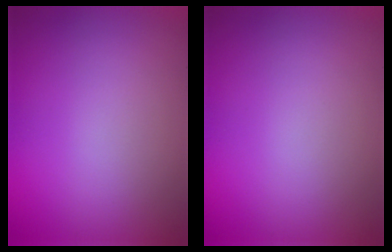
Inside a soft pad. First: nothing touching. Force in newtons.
{"total": 0.0}